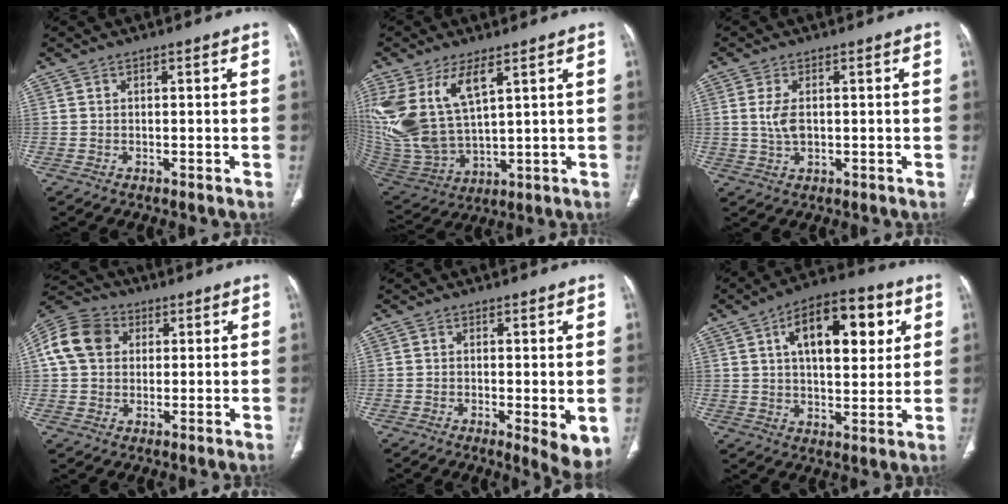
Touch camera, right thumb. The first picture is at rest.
{"total": 16.8, "force": [7.1, 7.9, 13.0], "torque": [-0.273, -0.028, 0.162]}
{"total": 4.1, "force": [0.5, 2.3, 3.4], "torque": [-0.076, -0.003, 0.012]}
{"total": 12.3, "force": [3.1, 10.0, 6.5], "torque": [-0.120, 0.020, 0.048]}
{"total": 6.3, "force": [-1.0, 1.8, 5.9], "torque": [-0.085, -0.019, -0.014]}
{"total": 17.5, "force": [5.9, 8.7, 14.0], "torque": [-0.173, 0.002, 0.088]}